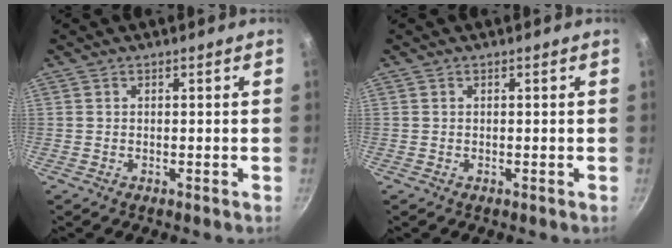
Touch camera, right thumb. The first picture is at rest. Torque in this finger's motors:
{"motor_torque": [0.00, 0.00, 0.09, 0.00, 0.02]}